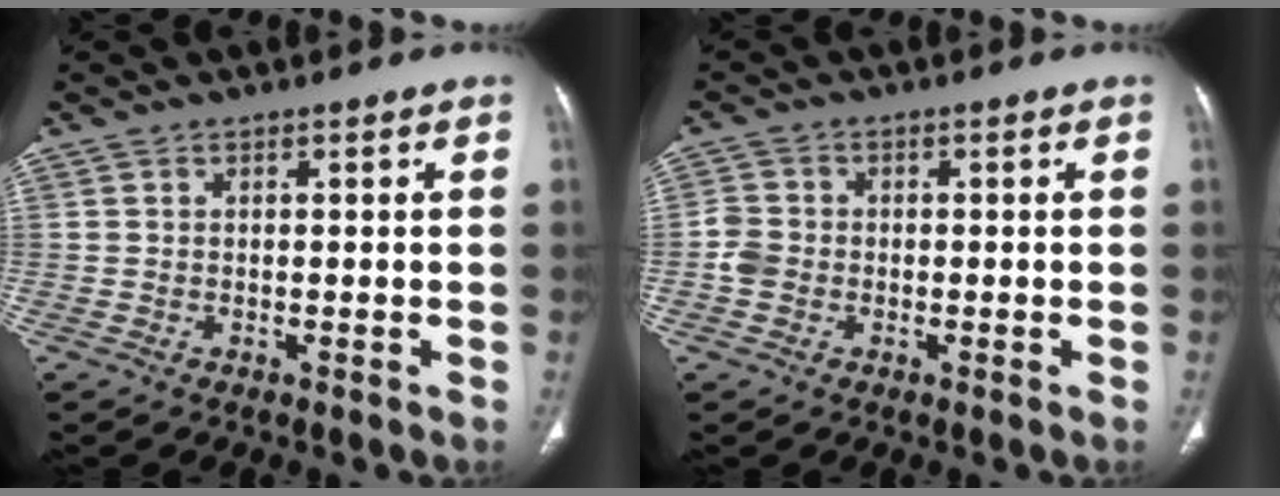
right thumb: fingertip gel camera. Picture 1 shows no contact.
{"total": 3.5, "force": [-0.8, 3.0, 1.6], "torque": [-0.025, 0.008, -0.021]}